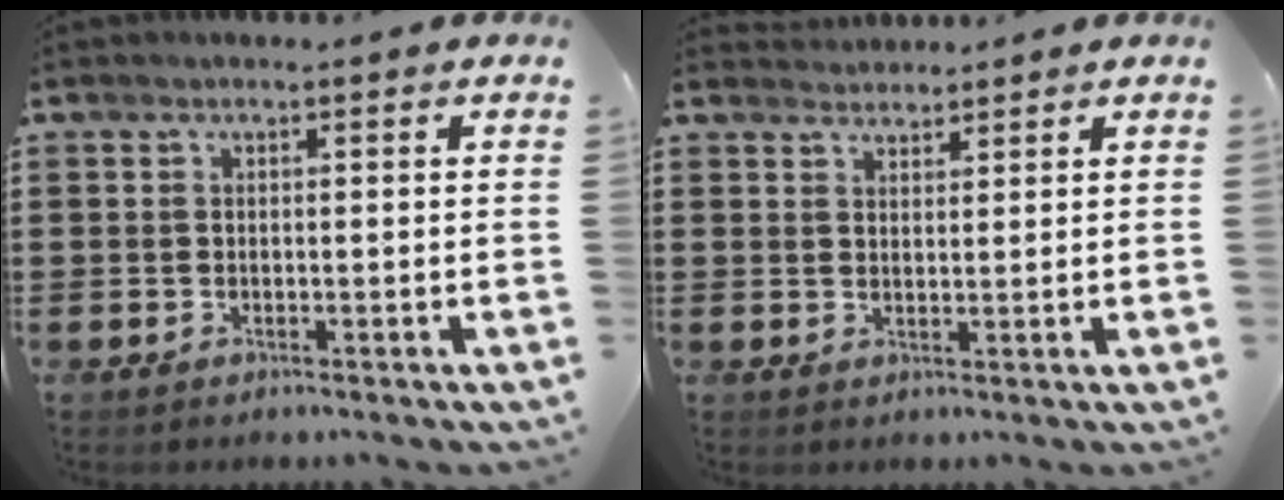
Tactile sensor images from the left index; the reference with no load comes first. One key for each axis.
{"total": 2.0, "fx": 1.9, "fy": 0.3, "fz": -0.4, "tx": 0.002, "ty": 0.000, "tz": 0.039}